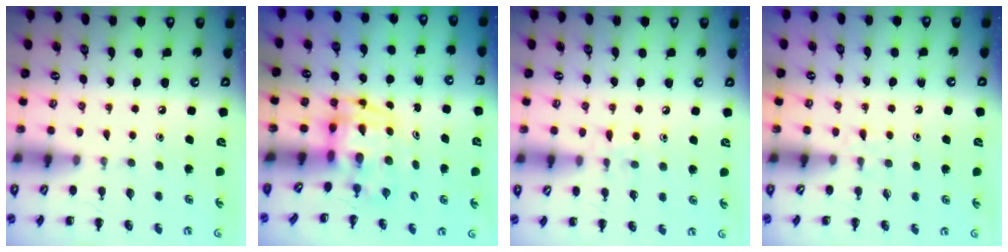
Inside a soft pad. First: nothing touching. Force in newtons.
{"total": 3.6, "press": 3.5, "slide": 0.7}
{"total": 5.6, "press": 5.4, "slide": 1.5}
{"total": 2.9, "press": 2.6, "slide": 1.3}